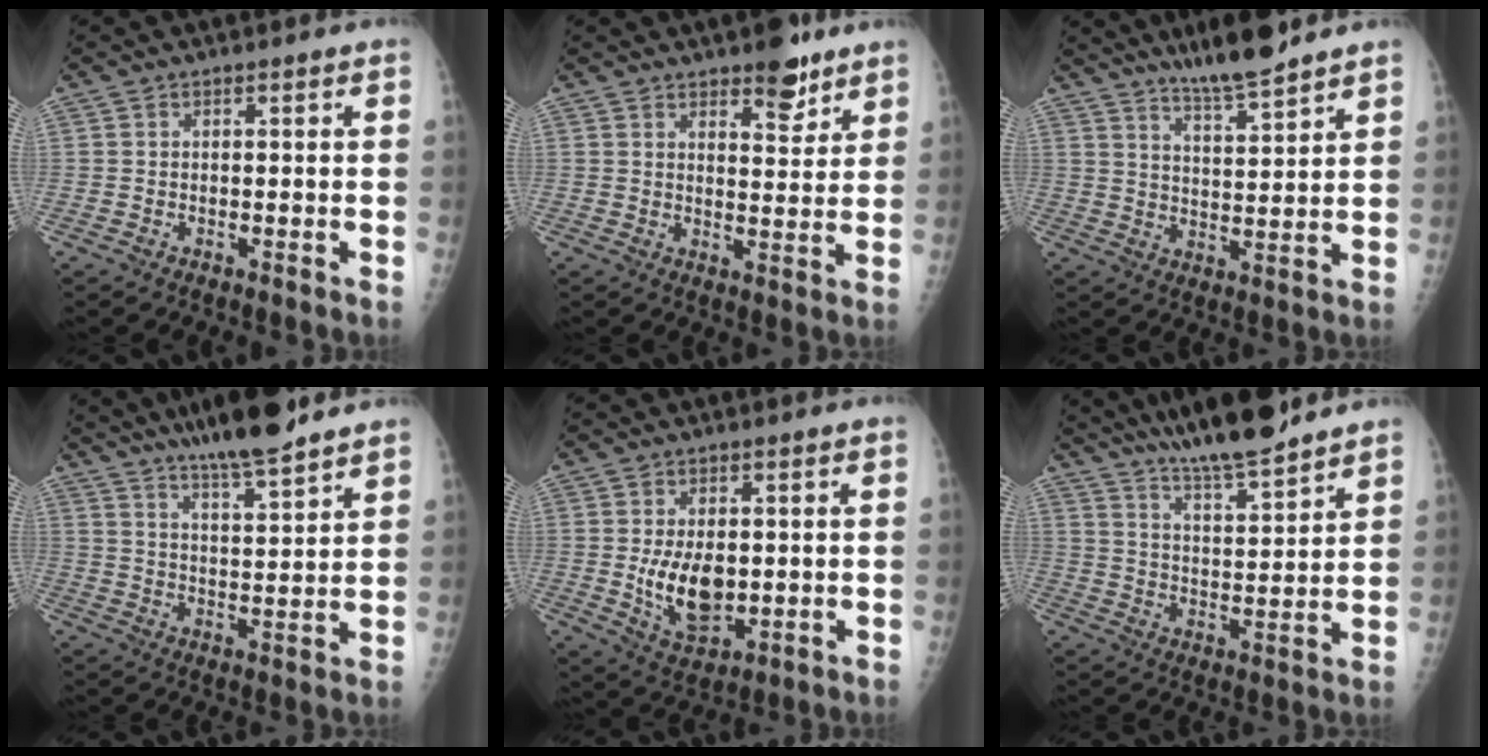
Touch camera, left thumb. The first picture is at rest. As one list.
[{"total": 7.1, "force": [5.0, 2.8, 4.2], "torque": [-0.034, -0.031, 0.070]}, {"total": 9.0, "force": [7.5, 0.6, 4.9], "torque": [-0.076, -0.049, 0.133]}, {"total": 12.8, "force": [10.5, 1.6, 7.2], "torque": [-0.100, -0.049, 0.173]}, {"total": 9.5, "force": [-0.3, 5.5, 7.7], "torque": [-0.112, -0.016, 0.009]}, {"total": 14.3, "force": [12.3, 1.5, 7.1], "torque": [-0.101, -0.061, 0.208]}]